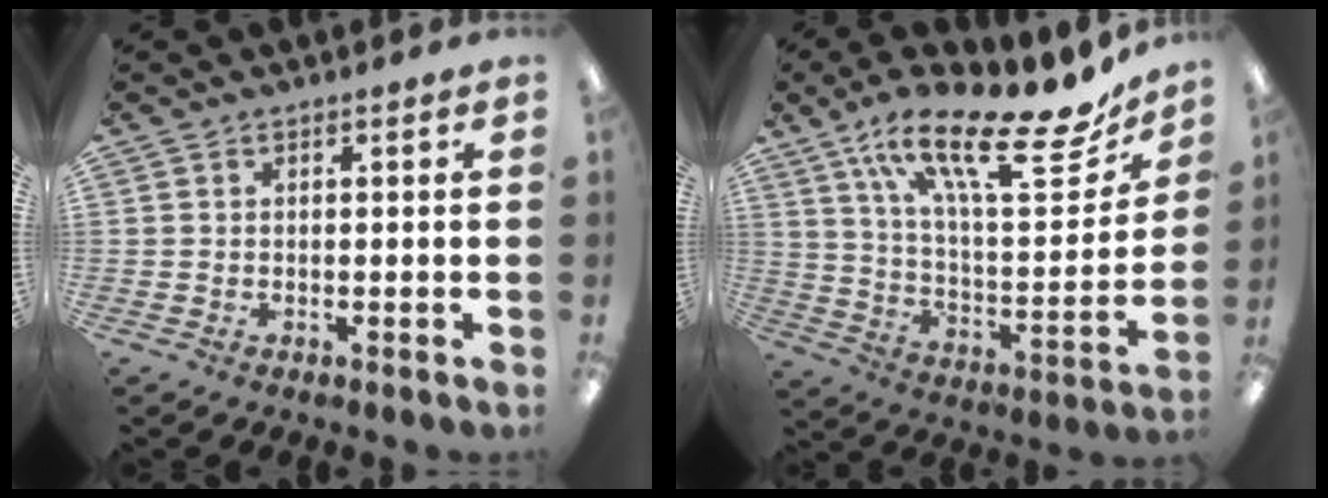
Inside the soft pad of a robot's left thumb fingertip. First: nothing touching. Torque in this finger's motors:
{"motor_torque": [0.40, 0.23, 1.40, -1.36, 0.32]}